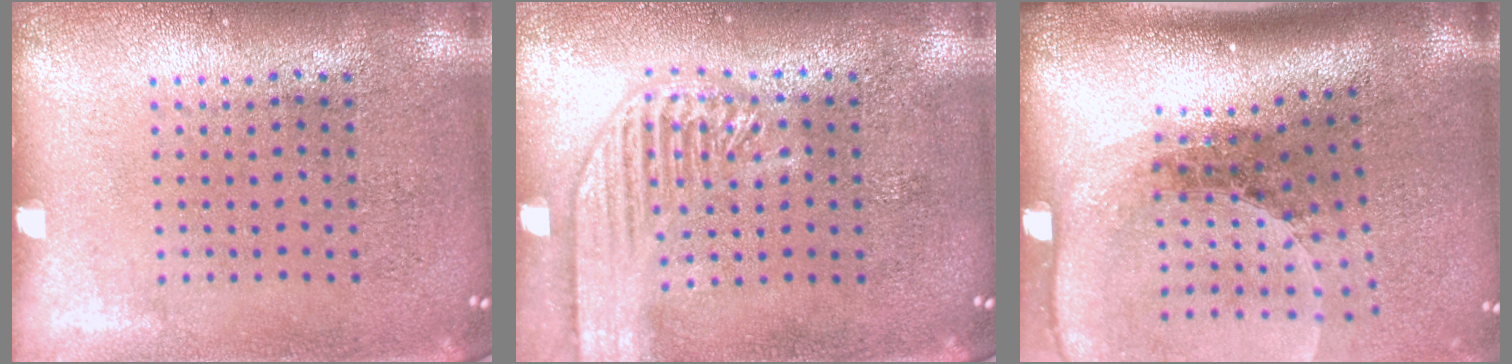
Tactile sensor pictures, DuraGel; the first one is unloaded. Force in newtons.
{"total": 2.0, "press": 2.0, "slide": 0.2}
{"total": 2.6, "press": 1.8, "slide": 1.8}